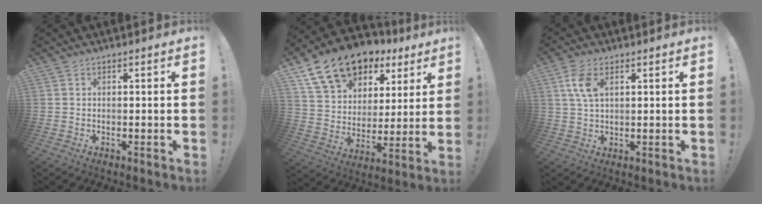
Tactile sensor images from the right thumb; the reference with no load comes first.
{"total": 17.3, "force": [11.5, 10.7, 7.2], "torque": [-0.119, -0.072, 0.220]}
{"total": 7.1, "force": [2.7, 3.9, 5.3], "torque": [-0.116, -0.003, 0.049]}